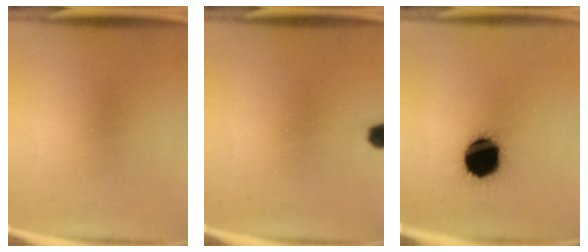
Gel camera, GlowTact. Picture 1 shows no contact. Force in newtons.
{"total": 2.6}
{"total": 17.1}